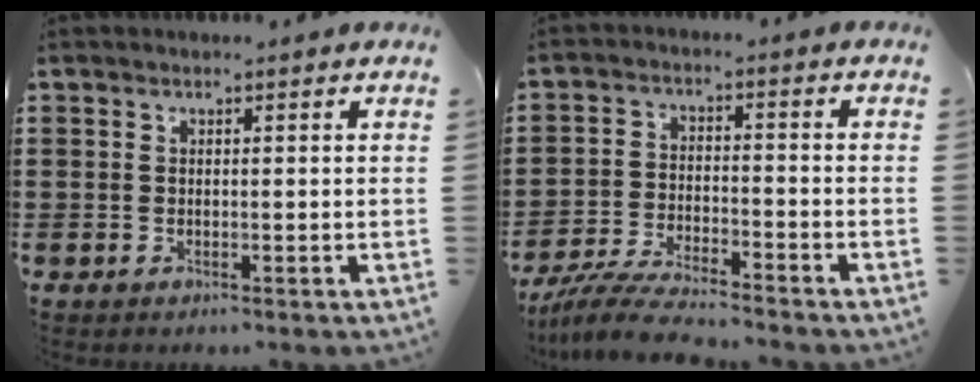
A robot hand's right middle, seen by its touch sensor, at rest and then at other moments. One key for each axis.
{"total": 6.3, "fx": -5.8, "fy": 0.3, "fz": 2.3, "tx": -0.055, "ty": -0.008, "tz": -0.114}